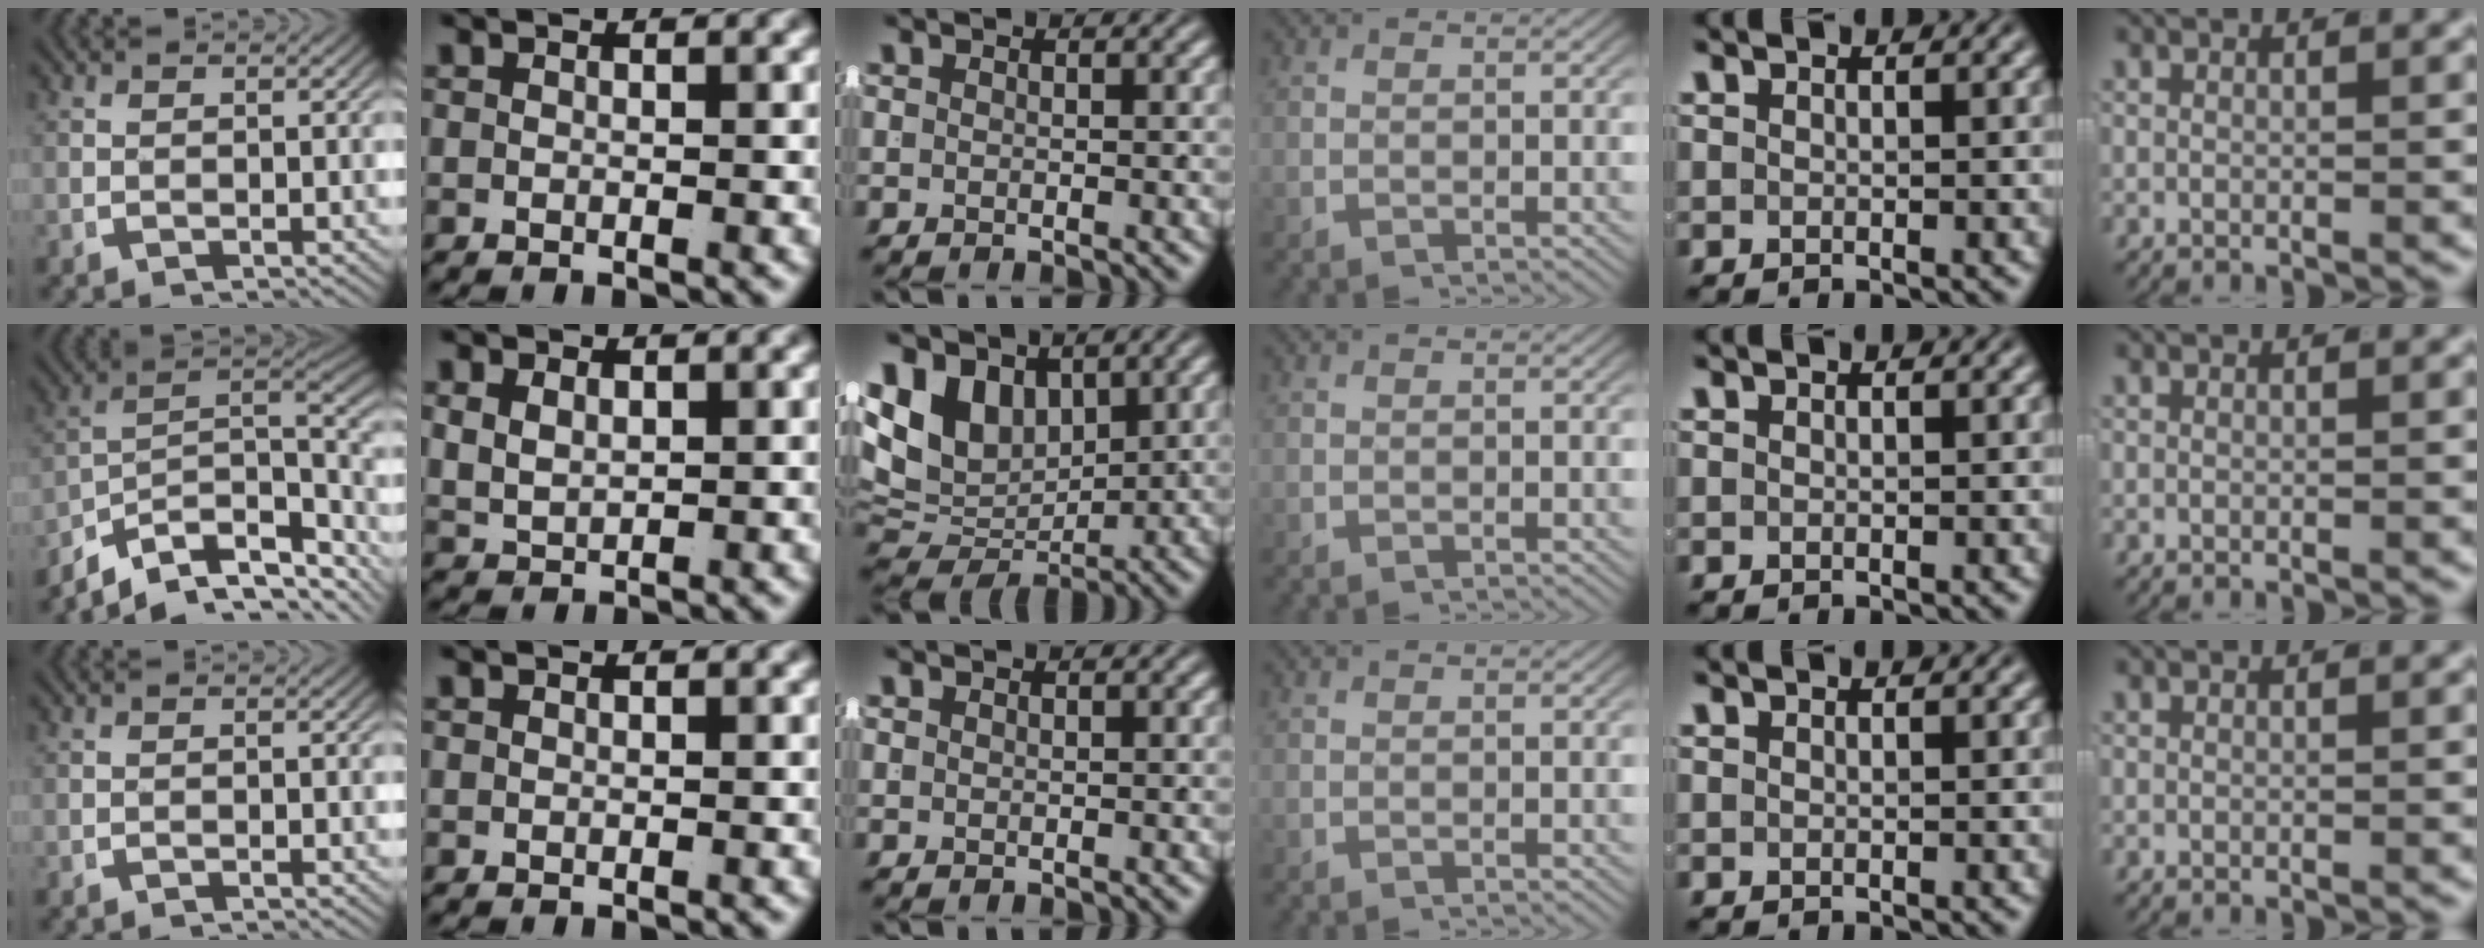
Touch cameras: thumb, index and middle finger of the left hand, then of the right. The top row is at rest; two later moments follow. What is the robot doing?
{"motion": "lift_and_place", "object": "coat"}